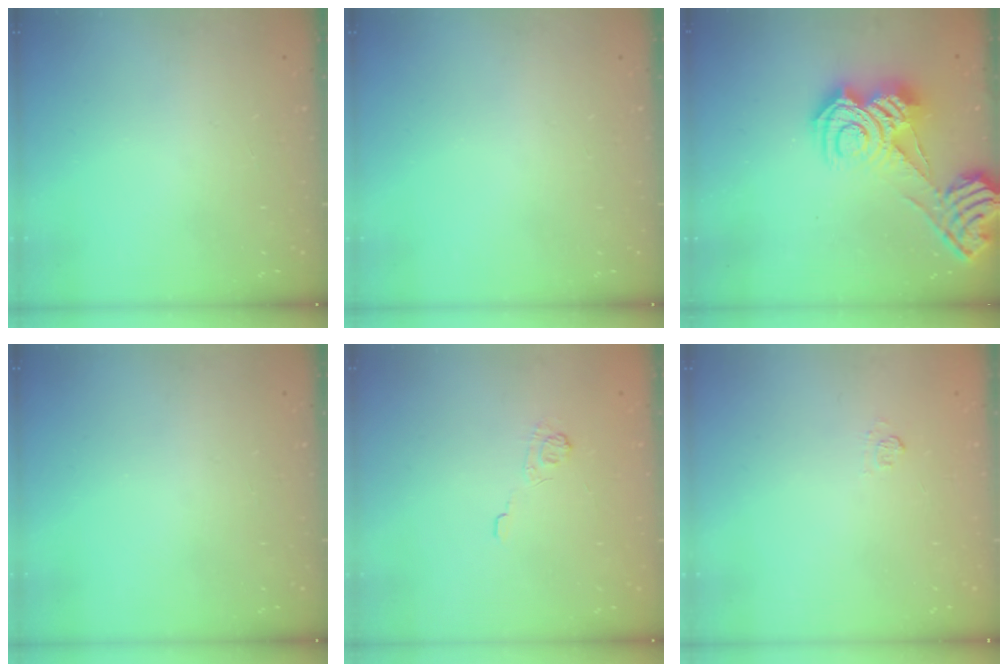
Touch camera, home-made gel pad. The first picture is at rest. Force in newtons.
{"total": 0.0}
{"total": 12.3, "press": 12.2, "slide": 1.2}
{"total": 0.0}
{"total": 2.5, "press": 2.1, "slide": 1.4}
{"total": 5.2, "press": 5.1, "slide": 1.2}